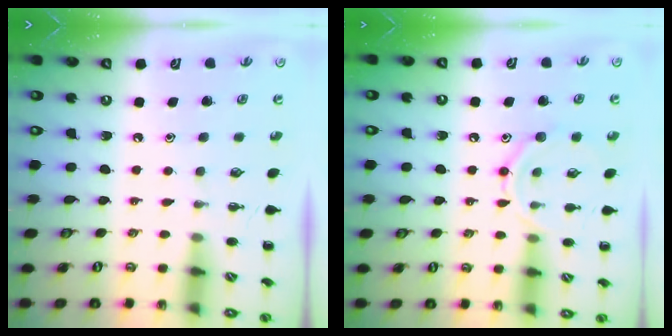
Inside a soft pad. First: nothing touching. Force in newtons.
{"total": 10.9, "press": 10.8, "slide": 1.1}